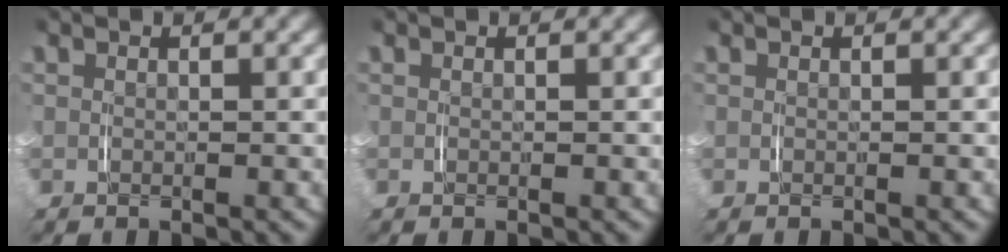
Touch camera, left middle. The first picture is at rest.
{"total": 0.0}
{"total": 0.0}